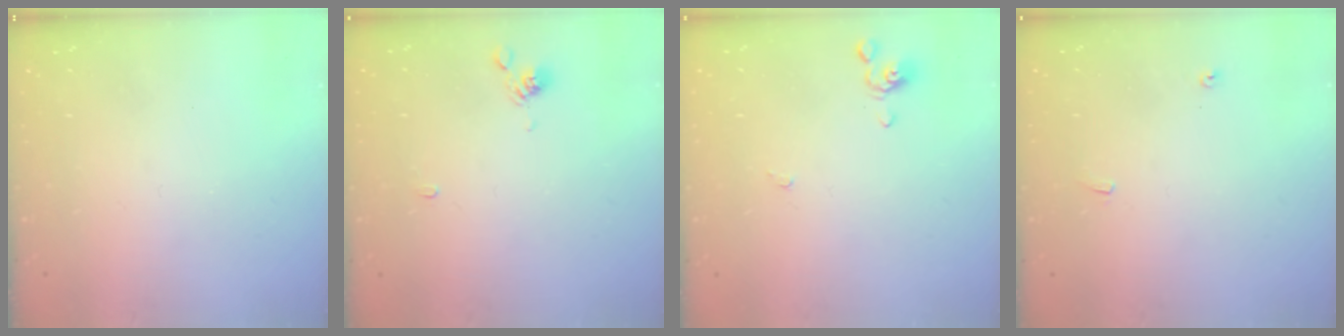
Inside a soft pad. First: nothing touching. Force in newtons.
{"total": 3.0, "press": 3.0, "slide": 0.3}
{"total": 0.0}
{"total": 5.9, "press": 5.9, "slide": 0.3}